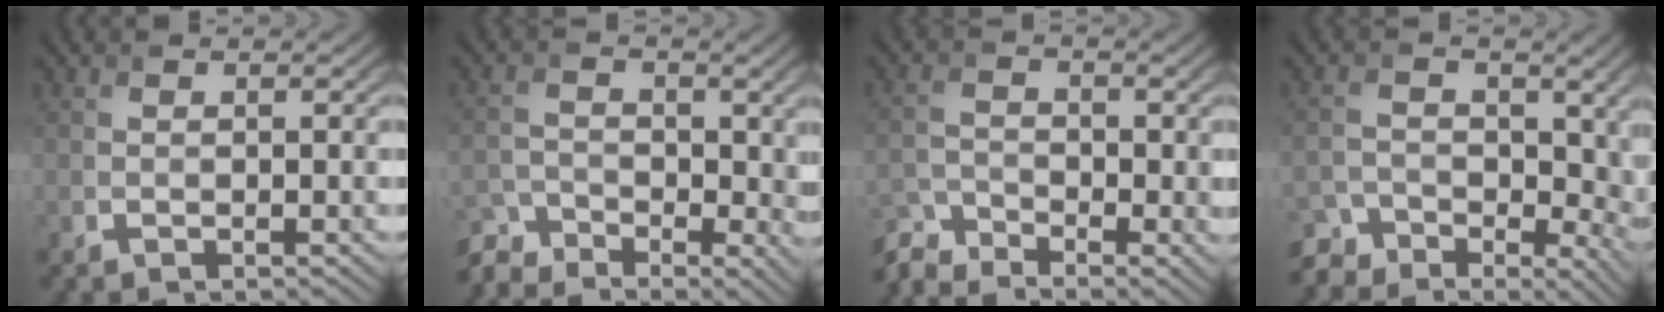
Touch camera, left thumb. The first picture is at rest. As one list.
[{"total": 6.4, "force": [-4.2, 3.2, 3.5], "torque": [-0.074, -0.022, -0.089]}, {"total": 5.9, "force": [-4.8, 2.1, 2.8], "torque": [-0.066, -0.017, -0.103]}, {"total": 8.8, "force": [-4.7, 5.9, 4.6], "torque": [-0.066, -0.024, -0.077]}]